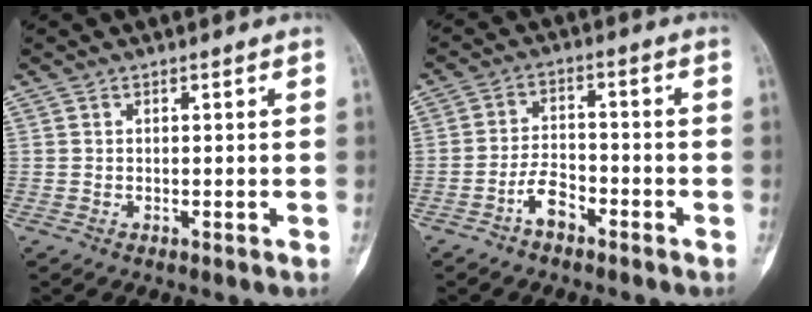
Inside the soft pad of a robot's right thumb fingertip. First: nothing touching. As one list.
[{"total": 5.4, "force": [-3.4, 2.8, 3.1], "torque": [-0.044, 0.030, -0.066]}]